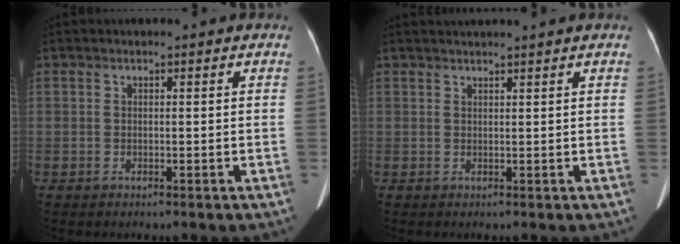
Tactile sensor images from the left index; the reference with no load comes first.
{"total": 3.5, "force": [3.1, -0.9, 1.4], "torque": [-0.014, 0.026, 0.049]}